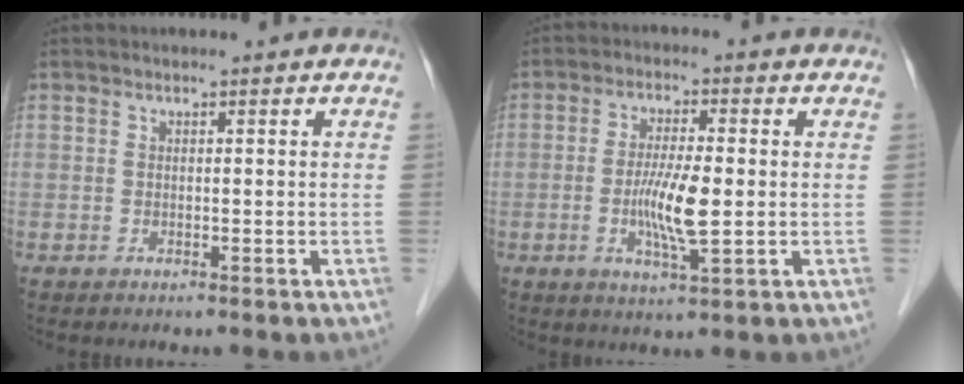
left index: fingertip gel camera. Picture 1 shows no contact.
{"total": 6.9, "force": [-0.9, 1.0, 6.8], "torque": [-0.130, -0.012, -0.017]}